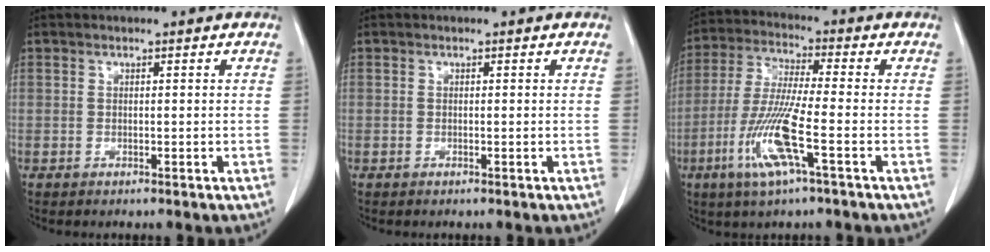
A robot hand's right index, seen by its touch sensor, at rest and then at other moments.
{"total": 0.0}
{"total": 11.3, "force": [-4.2, 0.2, 10.5], "torque": [-0.220, -0.017, -0.088]}